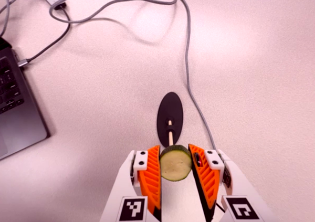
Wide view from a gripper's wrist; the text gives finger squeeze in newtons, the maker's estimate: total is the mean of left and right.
{"total": 13.0, "left": 14.0, "right": 11.9}